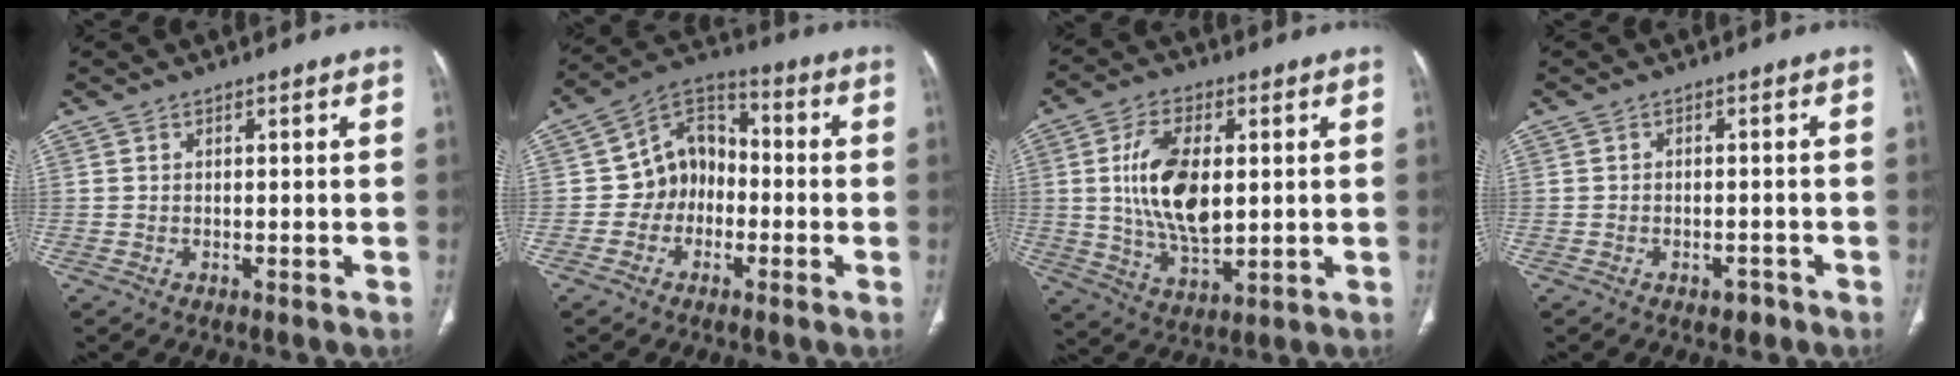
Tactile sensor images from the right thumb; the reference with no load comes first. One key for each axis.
{"total": 10.2, "fx": -1.9, "fy": 8.5, "fz": 5.4, "tx": -0.043, "ty": 0.039, "tz": -0.050}
{"total": 14.4, "fx": 1.8, "fy": 7.6, "fz": 12.1, "tx": -0.218, "ty": -0.011, "tz": 0.038}
{"total": 1.9, "fx": -1.2, "fy": 1.2, "fz": 0.7, "tx": -0.003, "ty": 0.008, "tz": -0.014}